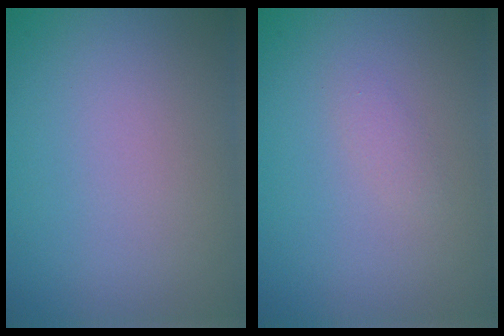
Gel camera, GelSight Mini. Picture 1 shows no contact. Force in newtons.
{"total": 0.7, "press": 0.7, "slide": 0.0}